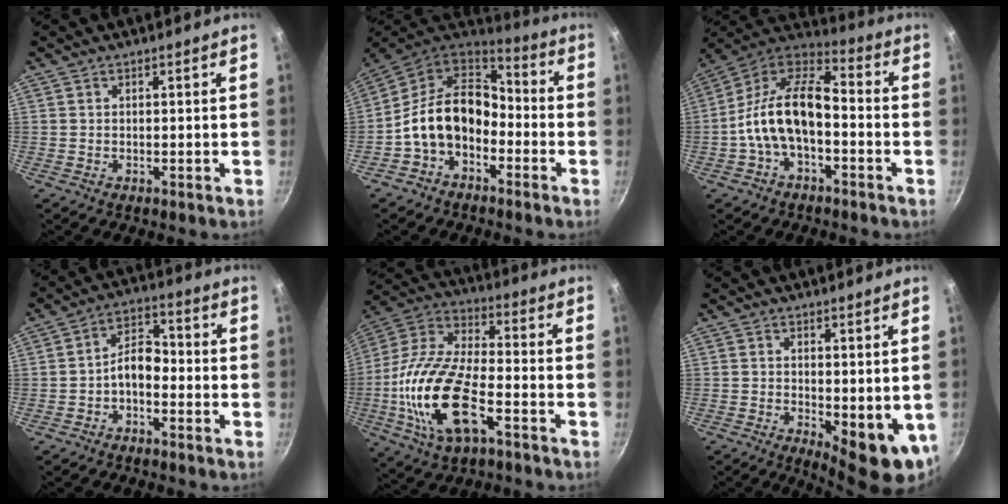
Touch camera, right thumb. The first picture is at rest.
{"total": 14.8, "force": [-3.7, 10.5, 9.7], "torque": [-0.147, 0.055, -0.083]}
{"total": 15.1, "force": [-3.4, 8.1, 12.2], "torque": [-0.213, 0.051, -0.079]}
{"total": 5.9, "force": [-2.2, 3.5, 4.2], "torque": [-0.055, 0.036, -0.046]}
{"total": 20.6, "force": [-6.5, 9.3, 17.2], "torque": [-0.338, 0.026, -0.139]}
{"total": 9.4, "force": [-0.5, 3.9, 8.5], "torque": [-0.093, -0.014, 0.003]}